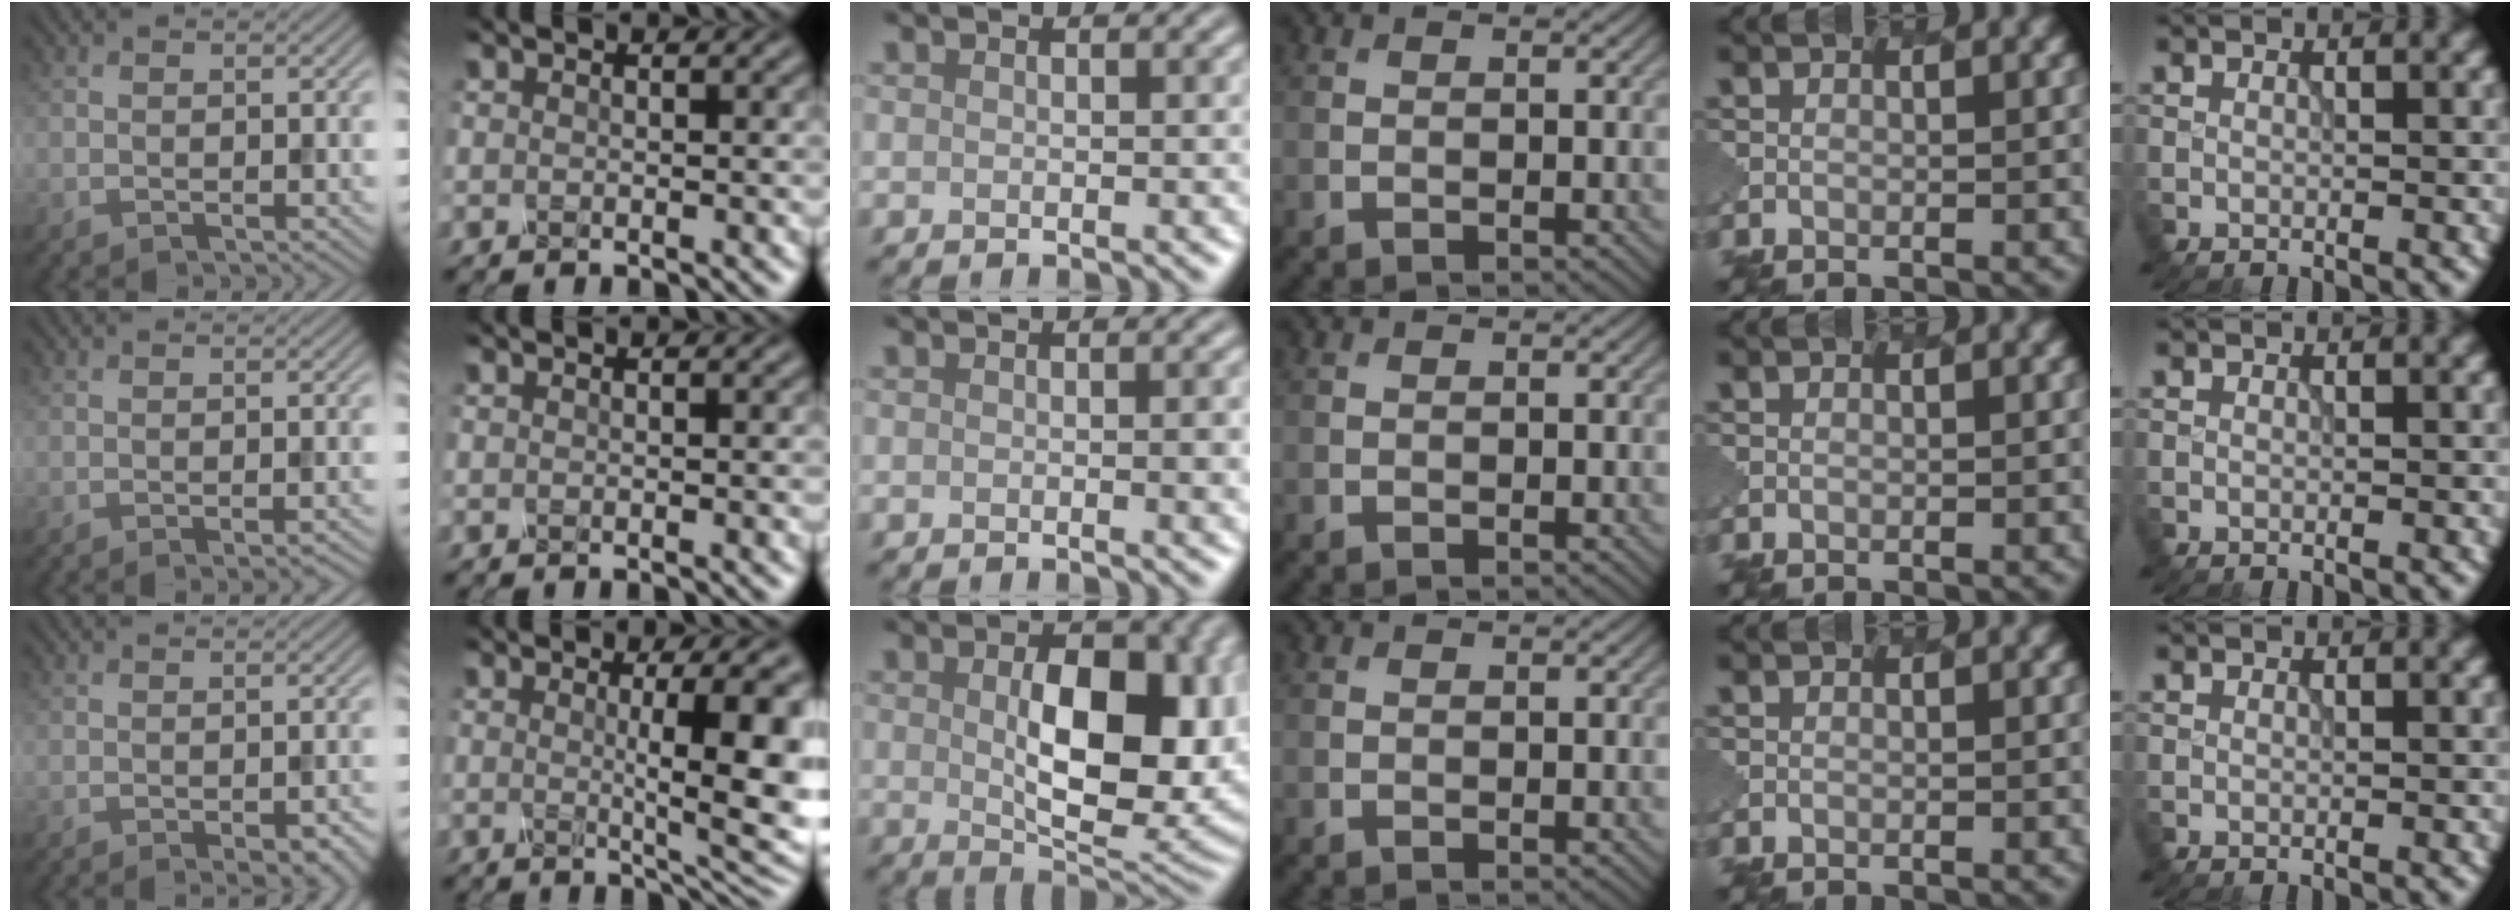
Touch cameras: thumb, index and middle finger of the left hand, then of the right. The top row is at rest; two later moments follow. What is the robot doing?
{"motion": "screw", "object": "spray bottle"}